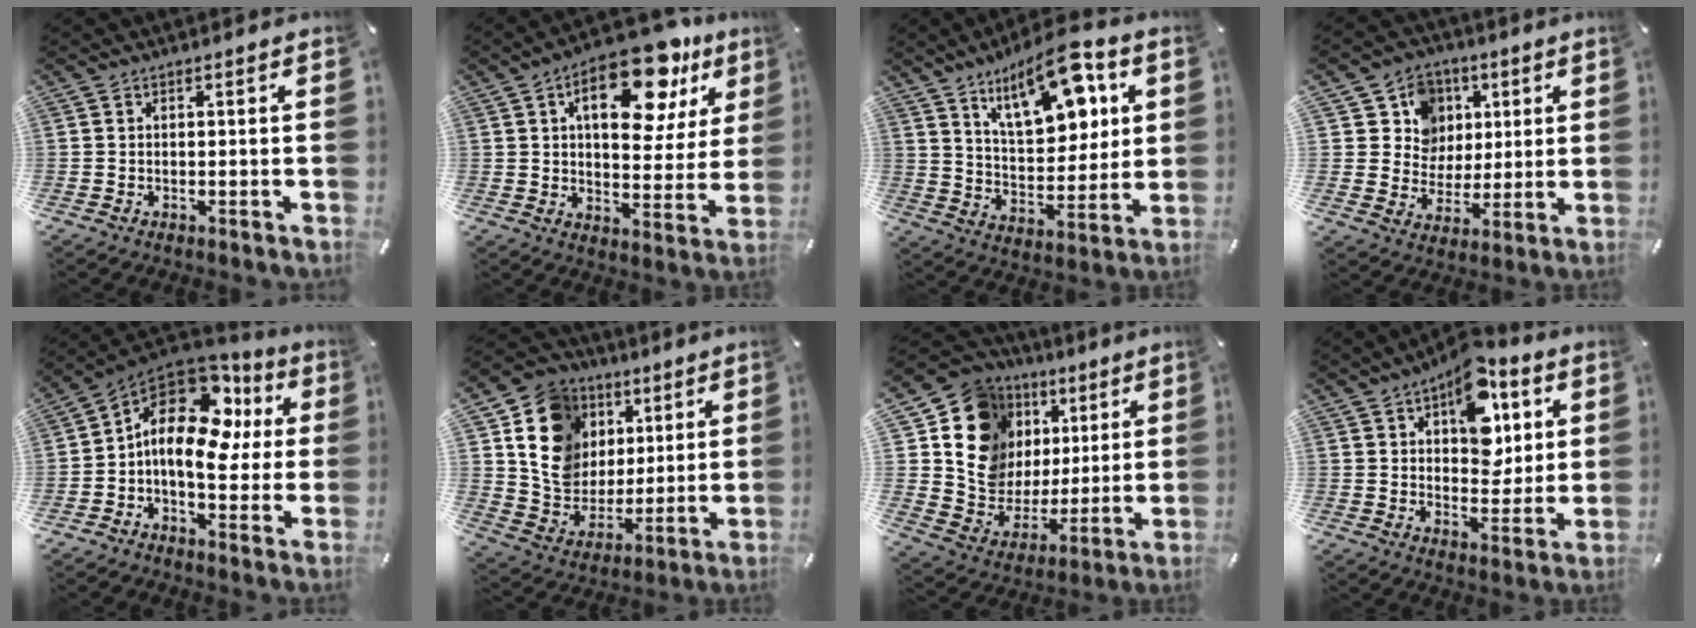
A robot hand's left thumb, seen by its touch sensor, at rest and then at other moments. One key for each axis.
{"total": 18.7, "fx": 9.9, "fy": 9.3, "fz": 12.9, "tx": -0.176, "ty": -0.047, "tz": 0.159}
{"total": 17.1, "fx": 10.0, "fy": 8.0, "fz": 11.3, "tx": -0.167, "ty": -0.046, "tz": 0.171}
{"total": 11.2, "fx": 3.5, "fy": 10.5, "fz": 1.7, "tx": -0.024, "ty": -0.026, "tz": 0.070}
{"total": 15.6, "fx": 3.0, "fy": 10.1, "fz": 11.6, "tx": -0.192, "ty": -0.018, "tz": 0.044}
{"total": 15.8, "fx": 4.9, "fy": 14.1, "fz": 5.2, "tx": -0.079, "ty": -0.013, "tz": 0.101}
{"total": 14.8, "fx": 5.9, "fy": 12.9, "fz": 4.1, "tx": -0.069, "ty": -0.048, "tz": 0.121}
{"total": 14.6, "fx": 6.8, "fy": 9.1, "fz": 9.2, "tx": -0.115, "ty": -0.031, "tz": 0.117}